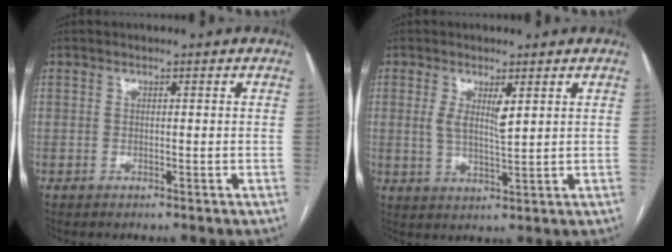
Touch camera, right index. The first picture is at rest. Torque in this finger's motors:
{"motor_torque": [0.62, 0.19, 0.31, 0.10]}